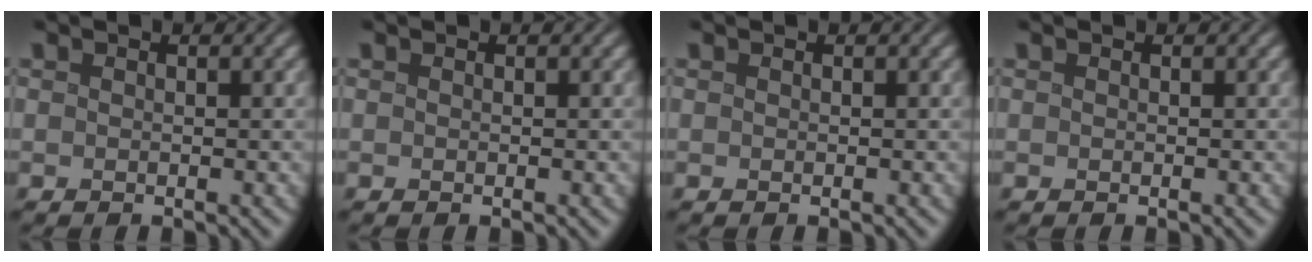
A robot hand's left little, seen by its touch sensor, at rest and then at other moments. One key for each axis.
{"total": 0.0}
{"total": 0.0}
{"total": 0.0}